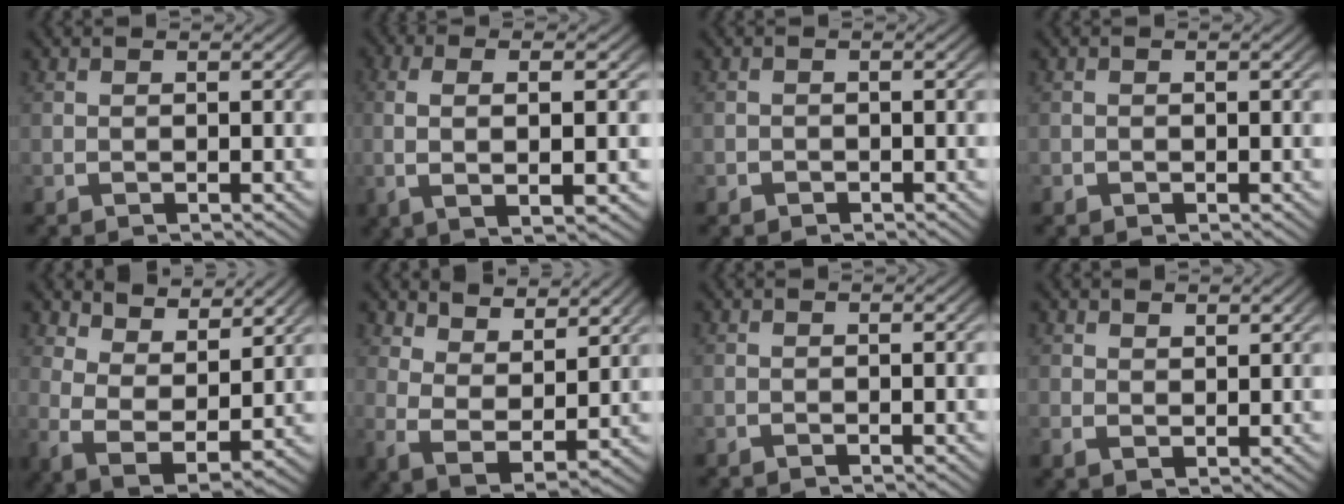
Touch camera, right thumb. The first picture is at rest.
{"total": 6.5, "force": [0.4, 2.2, 6.1], "torque": [-0.119, 0.002, 0.011]}
{"total": 0.9, "force": [-0.7, 0.6, 0.0], "torque": [0.000, -0.005, -0.013]}
{"total": 0.7, "force": [-0.3, 0.6, 0.1], "torque": [0.000, -0.004, -0.006]}
{"total": 6.0, "force": [0.5, 4.3, 4.2], "torque": [-0.107, -0.046, 0.032]}
{"total": 5.2, "force": [1.1, 3.6, 3.6], "torque": [-0.087, -0.037, 0.040]}
{"total": 0.0}
{"total": 1.4, "force": [1.2, 0.6, 0.4], "torque": [-0.003, -0.004, 0.028]}